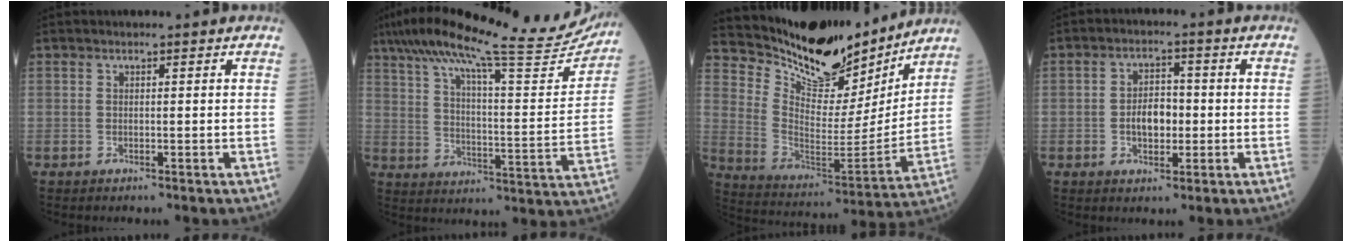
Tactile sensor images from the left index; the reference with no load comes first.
{"total": 27.0, "force": [23.5, 2.2, 13.0], "torque": [-0.219, -0.022, 0.319]}
{"total": 18.0, "force": [16.4, 4.4, 5.8], "torque": [-0.117, -0.035, 0.271]}
{"total": 4.9, "force": [-0.7, 2.9, 3.9], "torque": [-0.072, 0.011, -0.013]}